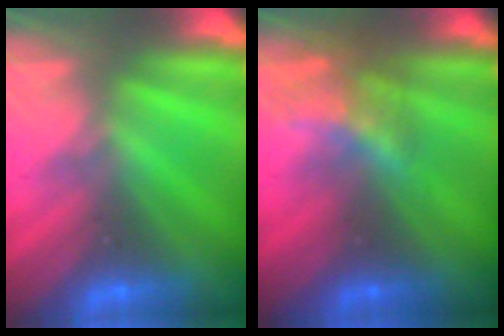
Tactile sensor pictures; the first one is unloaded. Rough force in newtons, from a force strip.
{"total": 2.1}